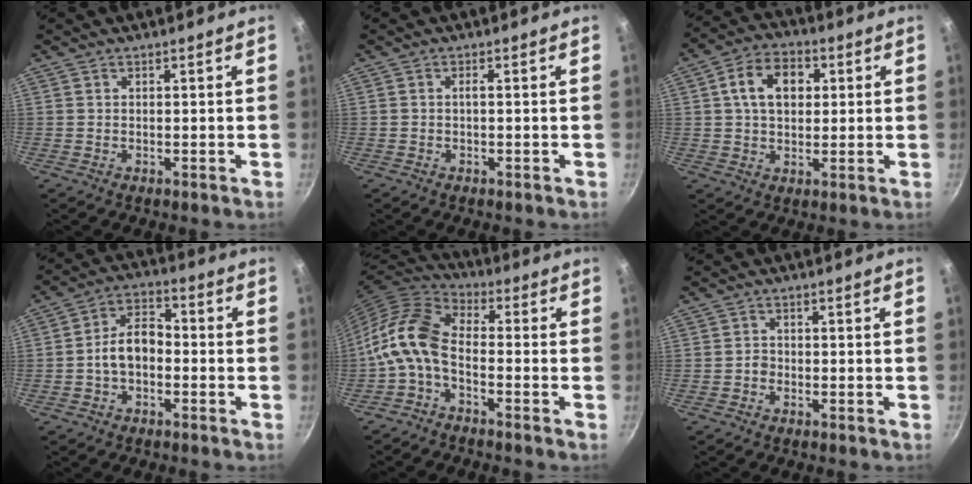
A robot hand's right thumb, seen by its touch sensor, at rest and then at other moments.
{"total": 0.9, "force": [-0.2, 0.2, 0.8], "torque": [-0.022, 0.006, -0.004]}
{"total": 10.4, "force": [2.4, 7.2, 7.1], "torque": [-0.095, 0.012, 0.029]}
{"total": 8.1, "force": [-1.7, 5.3, 5.9], "torque": [-0.080, 0.037, -0.041]}
{"total": 10.7, "force": [-3.0, 5.9, 8.4], "torque": [-0.171, 0.043, -0.080]}
{"total": 1.3, "force": [-0.6, 1.1, 0.5], "torque": [-0.002, 0.008, -0.010]}